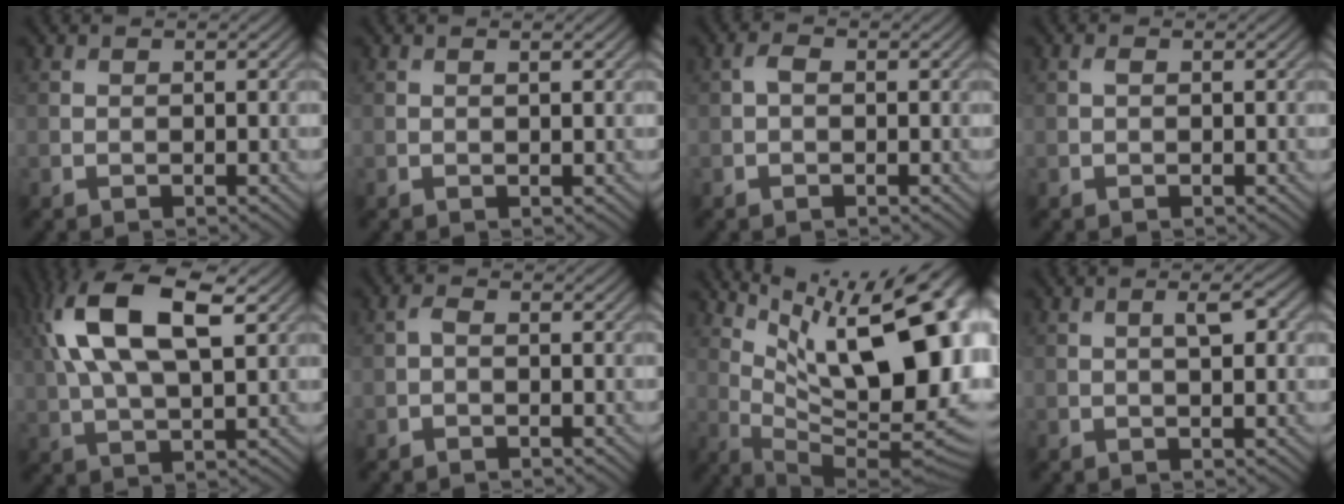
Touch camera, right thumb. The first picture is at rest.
{"total": 0.5, "force": [0.3, 0.0, 0.5], "torque": [-0.007, 0.001, 0.005]}
{"total": 1.2, "force": [0.0, 0.8, 0.9], "torque": [-0.019, 0.005, -0.003]}
{"total": 0.5, "force": [0.1, 0.3, 0.4], "torque": [-0.009, 0.002, 0.003]}
{"total": 14.3, "force": [5.1, 6.2, 11.9], "torque": [-0.249, 0.015, 0.090]}
{"total": 0.9, "force": [-0.2, 0.5, 0.7], "torque": [-0.019, 0.004, -0.006]}
{"total": 17.8, "force": [6.3, 5.7, 15.6], "torque": [-0.225, 0.022, 0.115]}
{"total": 2.7, "force": [0.5, 0.6, 2.6], "torque": [-0.044, 0.003, 0.010]}